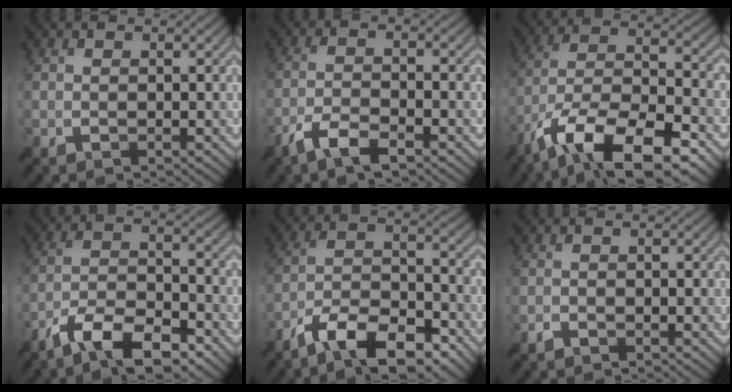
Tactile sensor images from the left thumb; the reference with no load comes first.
{"total": 5.2, "force": [-3.7, 1.0, 3.5], "torque": [-0.071, -0.002, -0.079]}
{"total": 16.4, "force": [-9.9, 6.3, 11.4], "torque": [-0.239, -0.018, -0.174]}
{"total": 10.6, "force": [-7.6, 3.3, 6.7], "torque": [-0.118, 0.004, -0.147]}
{"total": 11.7, "force": [-8.4, 3.8, 7.2], "torque": [-0.124, 0.005, -0.163]}
{"total": 0.7, "force": [-0.6, 0.2, 0.2], "torque": [-0.001, 0.001, -0.015]}